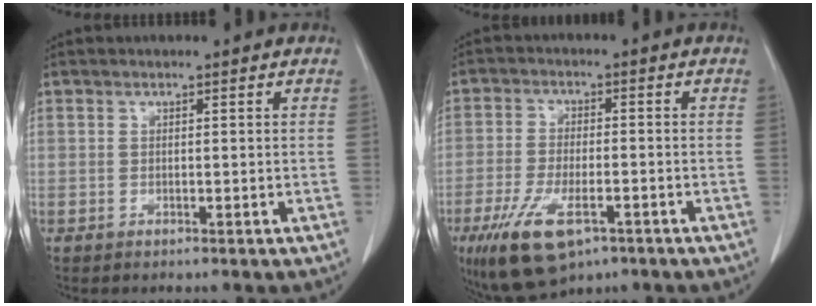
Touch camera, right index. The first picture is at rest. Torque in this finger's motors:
{"motor_torque": [1.36, -0.78, 0.58, 0.17]}